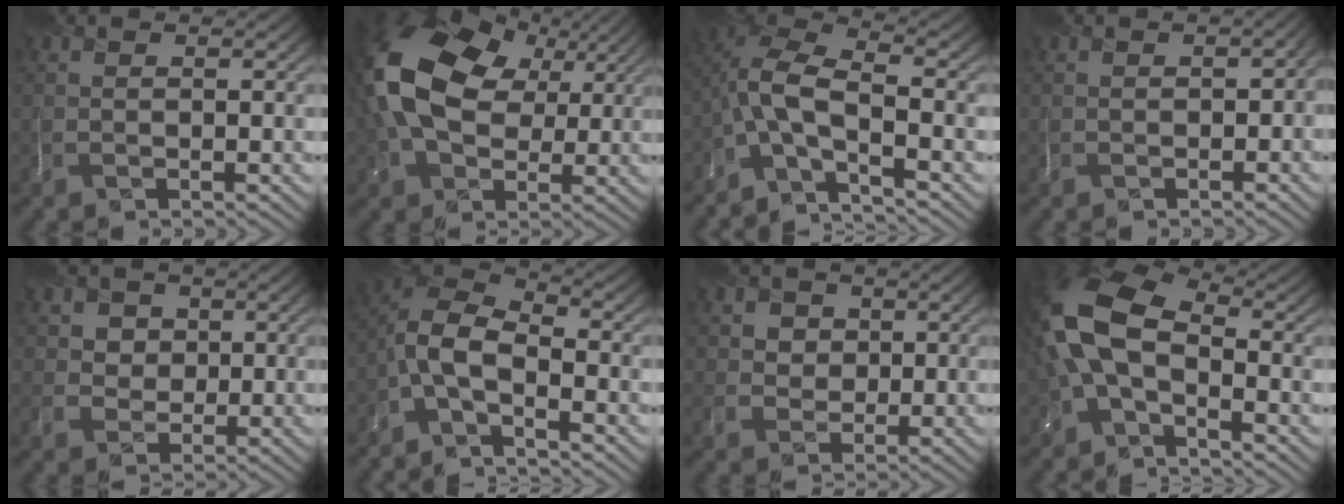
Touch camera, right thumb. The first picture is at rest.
{"total": 17.1, "force": [4.4, 11.7, 11.7], "torque": [-0.270, 0.010, 0.088]}
{"total": 7.8, "force": [-3.4, 2.8, 6.4], "torque": [-0.131, 0.005, -0.082]}
{"total": 1.4, "force": [-0.4, 0.7, 1.2], "torque": [-0.018, -0.003, -0.001]}
{"total": 3.6, "force": [1.3, 3.3, 0.5], "torque": [-0.025, -0.013, 0.030]}
{"total": 6.4, "force": [-3.1, 2.9, 4.8], "torque": [-0.100, 0.004, -0.078]}
{"total": 3.2, "force": [1.1, 3.0, 0.3], "torque": [-0.013, -0.012, 0.023]}
{"total": 11.1, "force": [-0.9, 6.2, 9.1], "torque": [-0.217, 0.007, -0.038]}